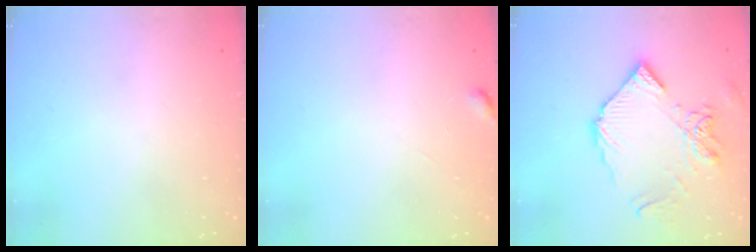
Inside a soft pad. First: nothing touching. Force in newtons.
{"total": 2.6, "press": 2.5, "slide": 0.3}
{"total": 13.4, "press": 13.3, "slide": 1.5}